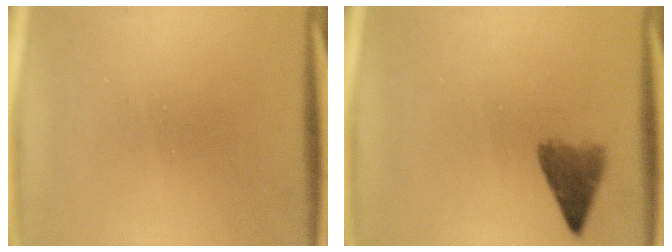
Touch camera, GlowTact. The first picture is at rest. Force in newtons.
{"total": 4.6}